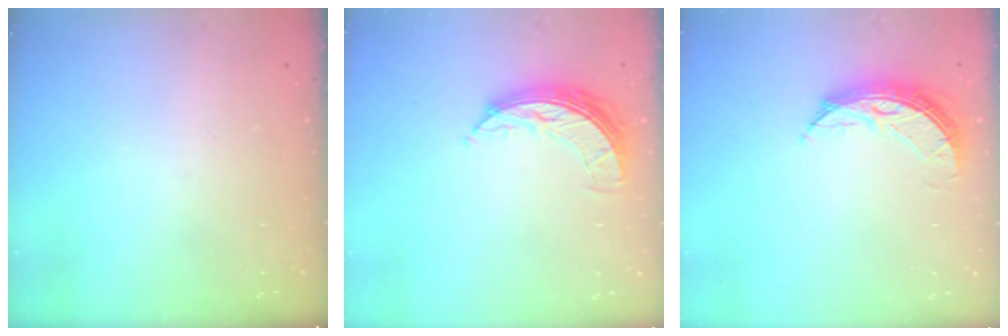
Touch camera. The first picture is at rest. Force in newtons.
{"total": 7.2, "press": 7.2, "slide": 0.3}
{"total": 9.3, "press": 9.3, "slide": 0.0}